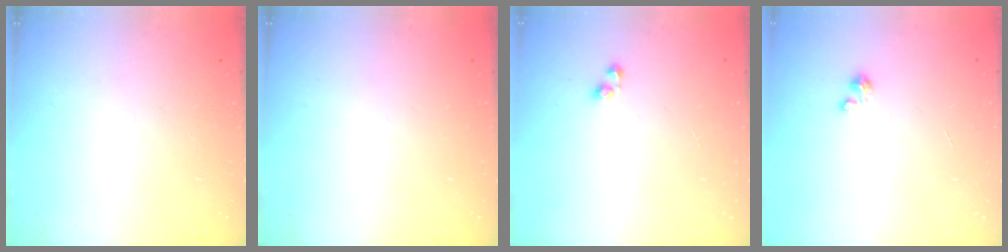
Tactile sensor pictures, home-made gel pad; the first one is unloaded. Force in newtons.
{"total": 0.0}
{"total": 3.1, "press": 3.1, "slide": 0.2}
{"total": 1.2, "press": 1.1, "slide": 0.1}